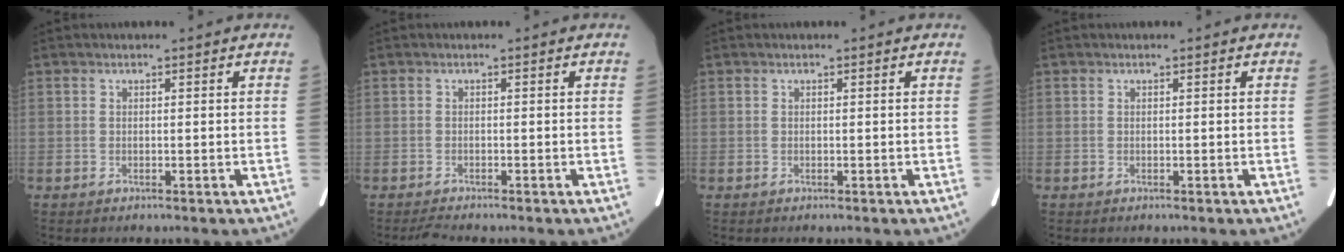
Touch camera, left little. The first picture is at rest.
{"total": 1.2, "force": [-1.1, -0.3, 0.3], "torque": [-0.015, -0.008, -0.020]}
{"total": 0.0}
{"total": 0.0}